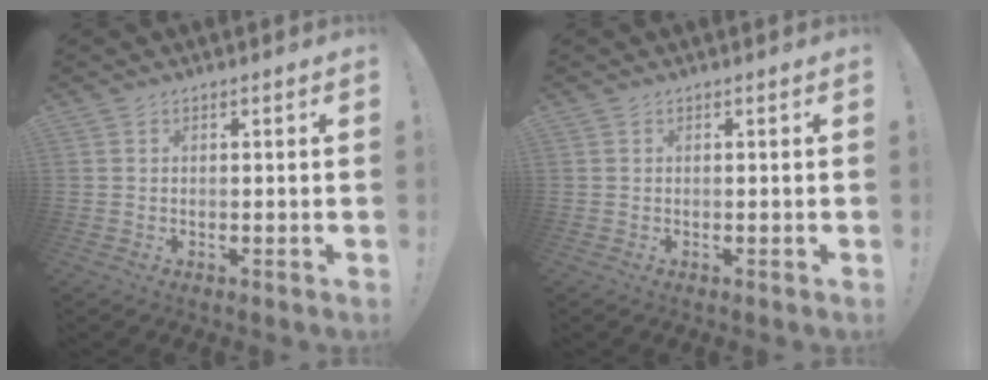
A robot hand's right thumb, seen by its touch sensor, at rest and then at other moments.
{"total": 0.0}